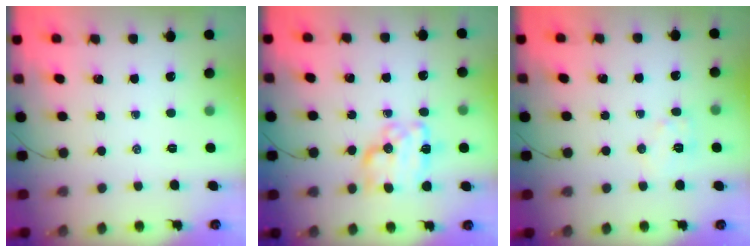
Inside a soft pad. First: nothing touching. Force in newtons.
{"total": 11.1, "press": 11.1, "slide": 0.4}
{"total": 6.5, "press": 6.4, "slide": 0.8}